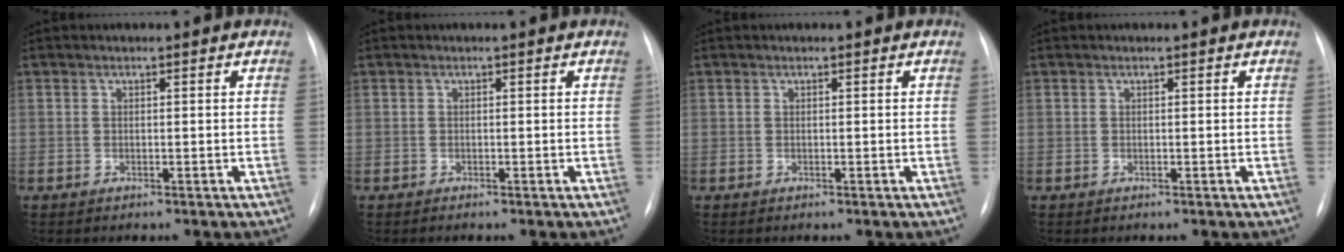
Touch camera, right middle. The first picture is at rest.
{"total": 0.0}
{"total": 0.0}
{"total": 0.0}